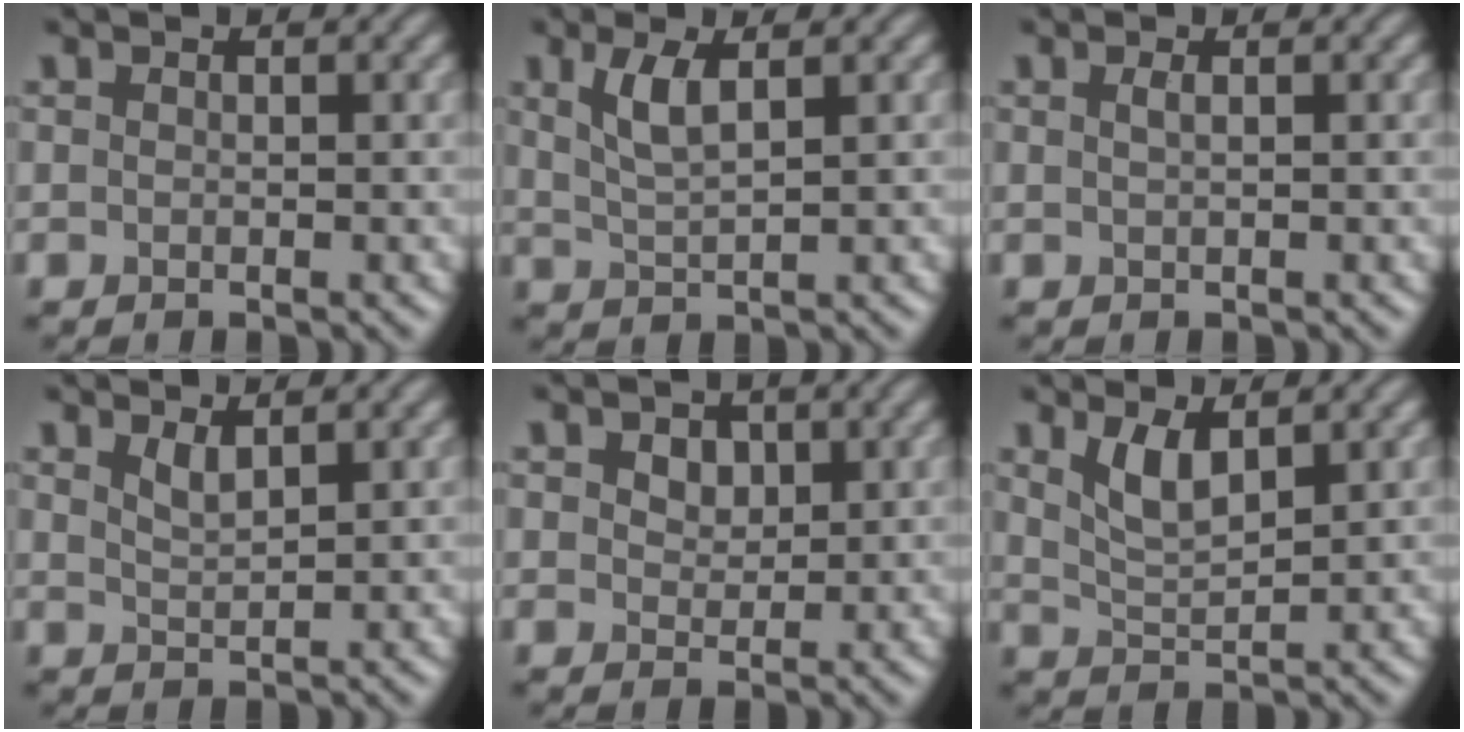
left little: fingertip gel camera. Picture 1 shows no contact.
{"total": 3.0, "force": [1.3, 0.9, 2.6], "torque": [-0.055, -0.001, 0.027]}
{"total": 0.8, "force": [0.2, 0.3, 0.7], "torque": [-0.011, 0.004, 0.003]}
{"total": 1.5, "force": [1.1, 0.4, 1.0], "torque": [-0.021, -0.002, 0.023]}
{"total": 2.6, "force": [1.2, 1.8, 1.4], "torque": [-0.026, 0.009, 0.010]}
{"total": 3.0, "force": [1.7, 1.0, 2.3], "torque": [-0.051, -0.008, 0.038]}